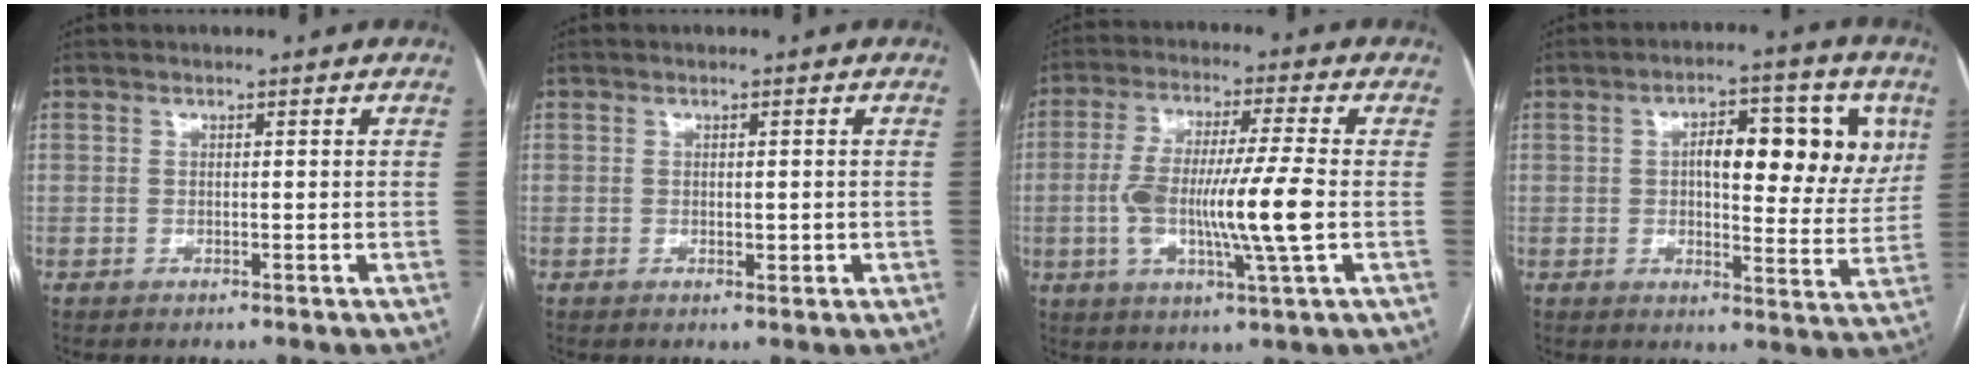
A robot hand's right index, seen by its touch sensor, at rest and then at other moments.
{"total": 1.2, "force": [-0.1, 0.5, 1.0], "torque": [-0.018, 0.000, 0.002]}
{"total": 12.6, "force": [-1.7, 0.3, 12.5], "torque": [-0.244, -0.001, -0.033]}
{"total": 13.2, "force": [3.7, 5.0, 11.7], "torque": [-0.149, 0.023, 0.051]}